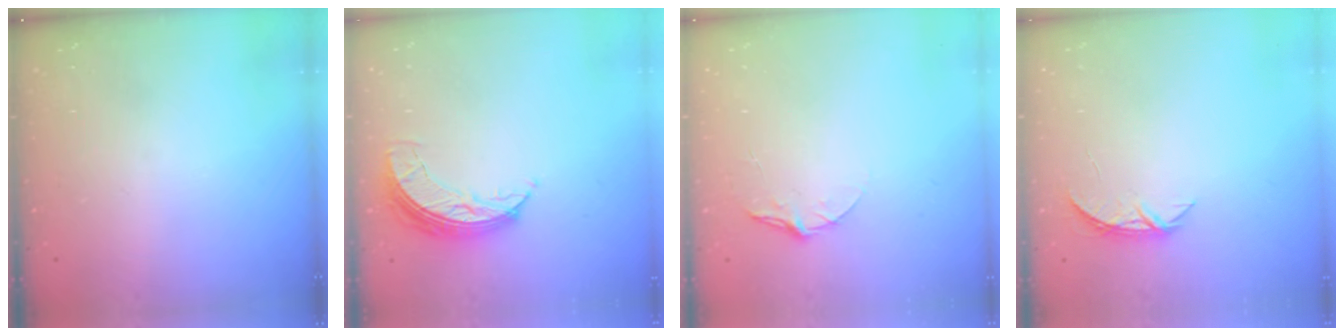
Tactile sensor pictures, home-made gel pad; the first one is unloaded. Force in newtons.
{"total": 7.2, "press": 7.2, "slide": 0.3}
{"total": 5.8, "press": 5.8, "slide": 0.5}
{"total": 4.2, "press": 4.2, "slide": 0.5}